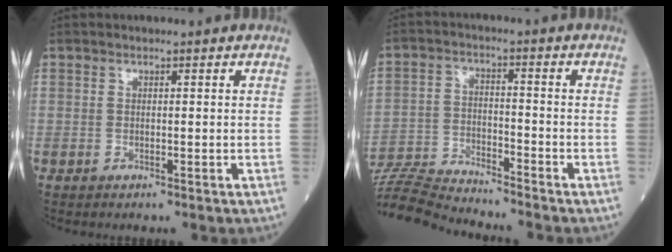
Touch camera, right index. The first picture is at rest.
{"total": 10.9, "force": [-10.8, -1.2, 1.6], "torque": [-0.028, -0.002, -0.199]}